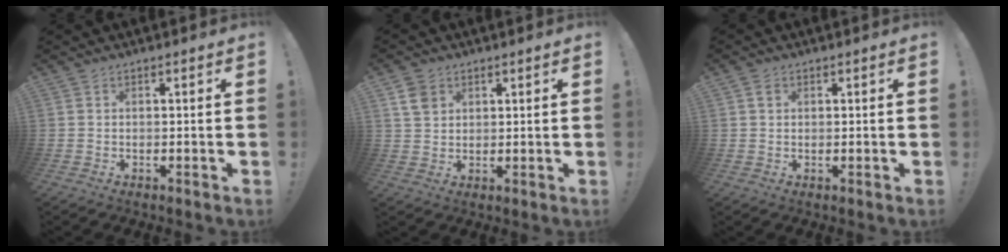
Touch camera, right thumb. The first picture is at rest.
{"total": 5.5, "force": [3.1, 4.0, 2.1], "torque": [-0.025, -0.006, 0.059]}
{"total": 1.3, "force": [0.8, 1.0, 0.4], "torque": [0.007, -0.004, 0.011]}